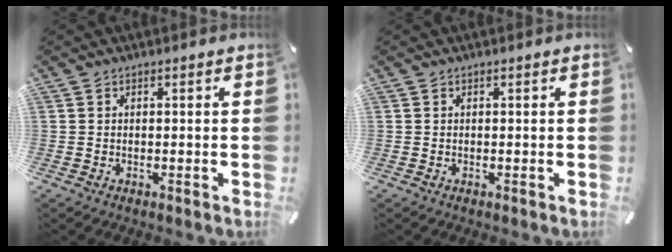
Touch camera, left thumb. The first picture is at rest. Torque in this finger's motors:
{"motor_torque": [-0.02, -0.02, -0.01, 0.03, 0.00]}